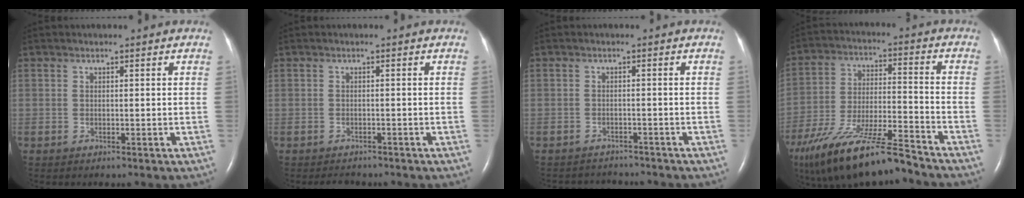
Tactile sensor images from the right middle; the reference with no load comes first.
{"total": 2.2, "force": [-2.0, 0.8, 0.3], "torque": [-0.009, -0.004, -0.026]}
{"total": 5.0, "force": [-4.9, 1.0, -0.1], "torque": [-0.002, 0.000, -0.065]}
{"total": 19.6, "force": [-15.6, 2.8, 11.5], "torque": [-0.216, -0.024, -0.278]}